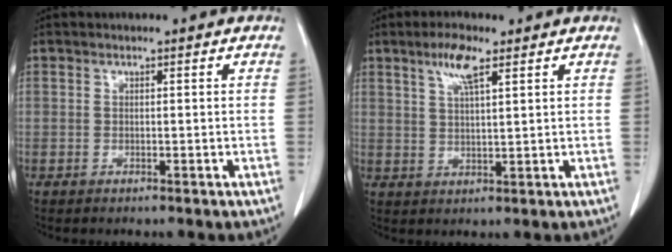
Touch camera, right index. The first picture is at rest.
{"total": 5.6, "force": [3.2, 1.3, 4.4], "torque": [-0.090, 0.005, 0.060]}